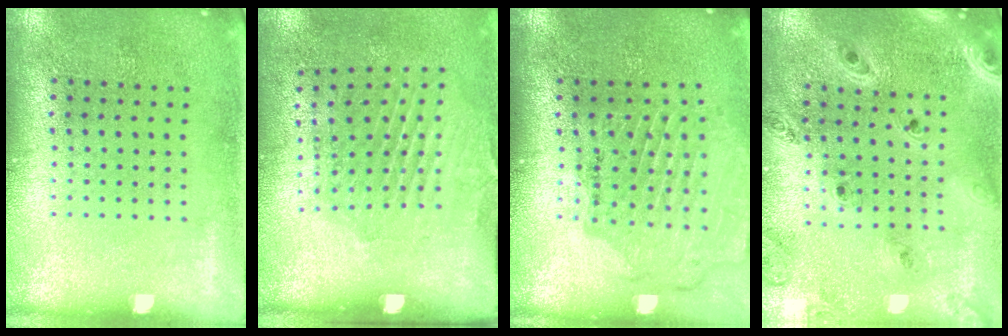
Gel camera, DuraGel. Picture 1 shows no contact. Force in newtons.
{"total": 1.9, "press": 1.2, "slide": 1.6}
{"total": 1.7, "press": 1.7, "slide": 0.1}
{"total": 1.5, "press": 1.5, "slide": 0.3}